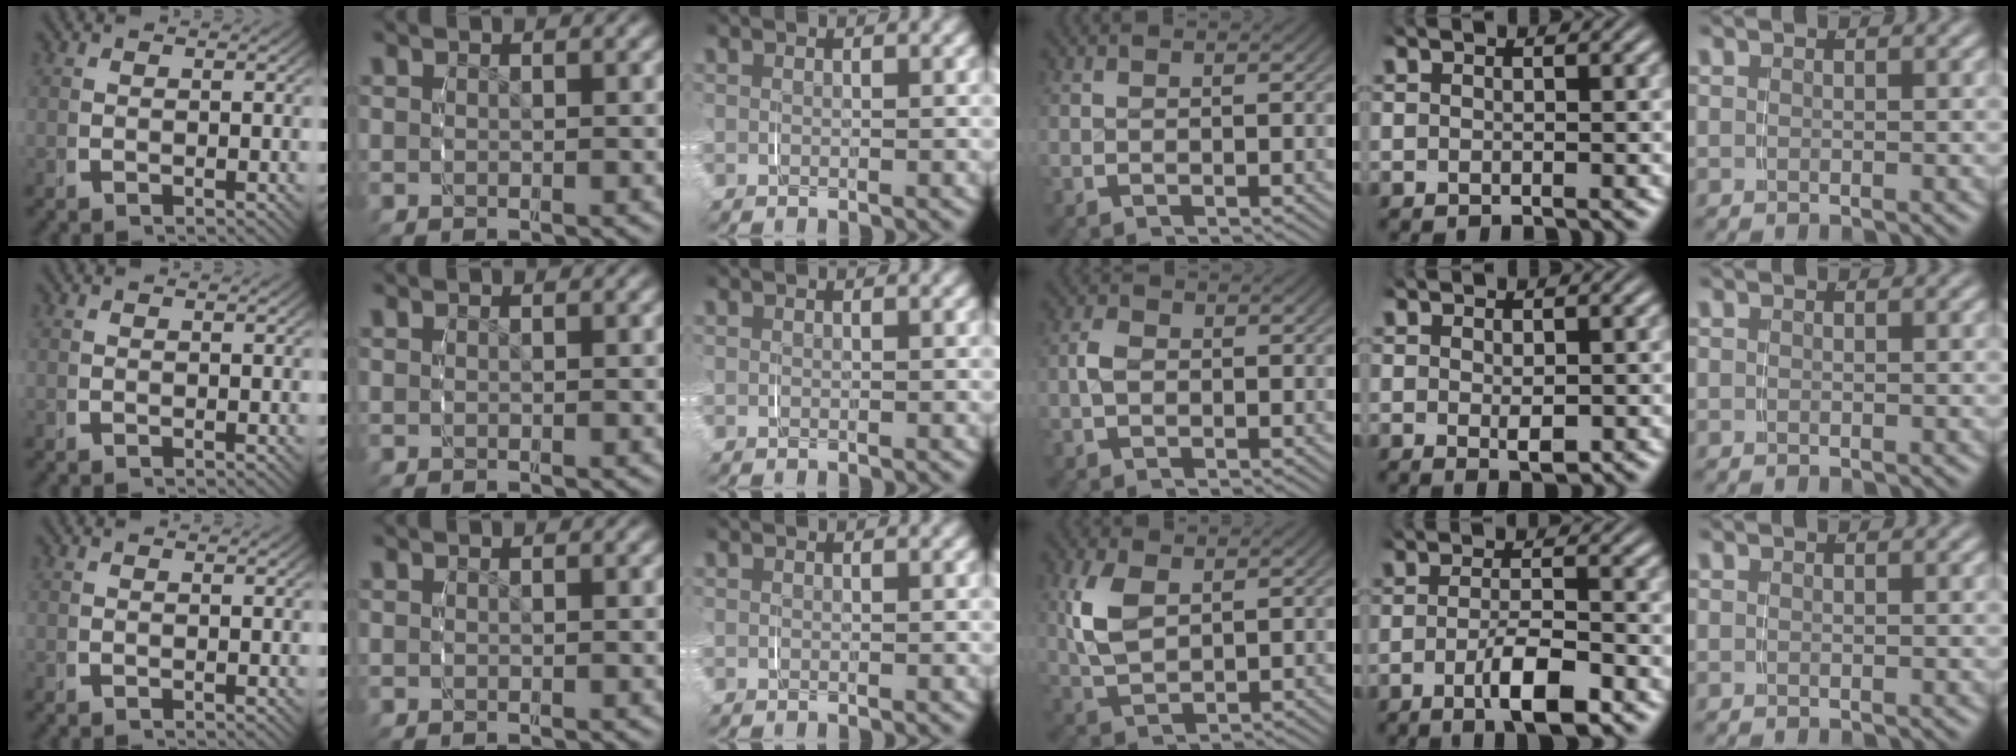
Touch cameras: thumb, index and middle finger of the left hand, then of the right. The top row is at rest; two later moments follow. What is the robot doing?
{"motion": "grasp_and_lifting", "object": "lipstick"}